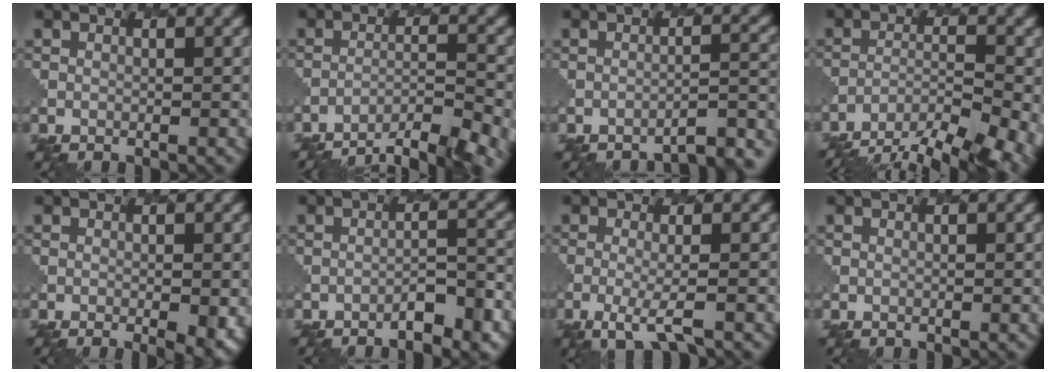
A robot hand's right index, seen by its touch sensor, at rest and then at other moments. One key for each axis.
{"total": 7.5, "fx": -6.5, "fy": 1.9, "fz": 3.3, "tx": -0.052, "ty": -0.007, "tz": -0.085}
{"total": 4.8, "fx": -4.3, "fy": 0.9, "fz": 2.0, "tx": -0.012, "ty": 0.009, "tz": -0.056}
{"total": 11.4, "fx": -9.2, "fy": 4.0, "fz": 5.3, "tx": -0.084, "ty": -0.024, "tz": -0.119}
{"total": 4.1, "fx": -1.1, "fy": 1.2, "fz": 3.8, "tx": -0.046, "ty": -0.011, "tz": -0.002}
{"total": 2.8, "fx": -2.1, "fy": 0.4, "fz": 1.8, "tx": -0.026, "ty": 0.011, "tz": -0.036}
{"total": 3.1, "fx": -1.3, "fy": 0.6, "fz": 2.7, "tx": -0.051, "ty": -0.004, "tz": -0.033}
{"total": 0.0}